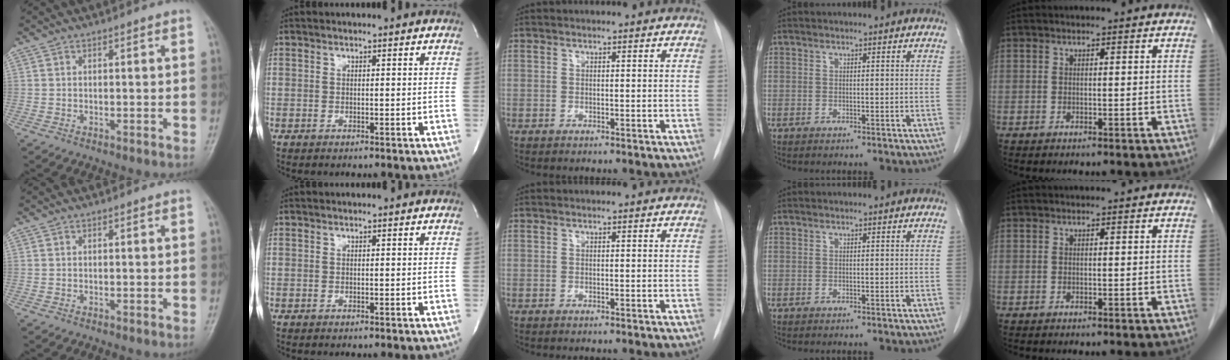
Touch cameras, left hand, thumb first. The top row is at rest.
{}